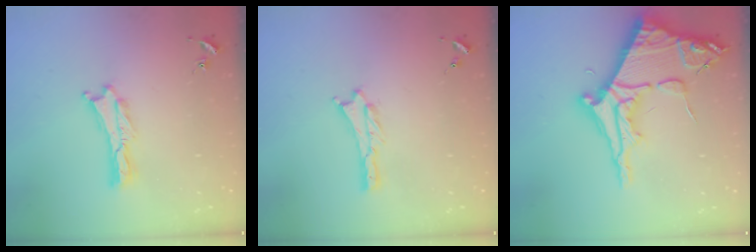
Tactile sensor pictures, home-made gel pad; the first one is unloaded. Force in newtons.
{"total": 0.9, "press": 0.9, "slide": 0.2}
{"total": 10.4, "press": 10.4, "slide": 1.1}